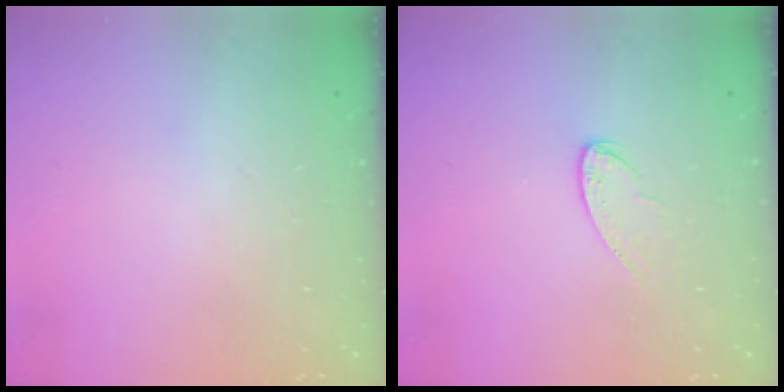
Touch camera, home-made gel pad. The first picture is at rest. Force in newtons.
{"total": 6.6, "press": 6.6, "slide": 0.6}